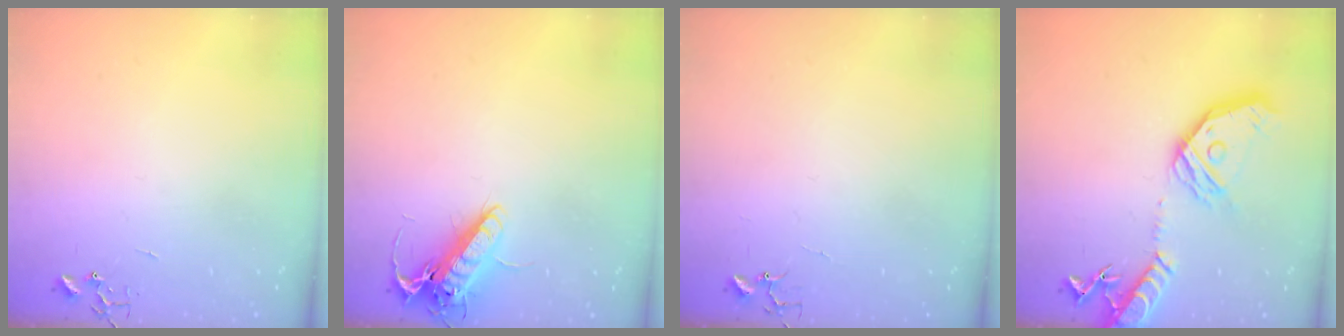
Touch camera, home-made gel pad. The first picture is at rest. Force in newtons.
{"total": 13.8, "press": 13.6, "slide": 2.3}
{"total": 4.0, "press": 4.0, "slide": 0.3}
{"total": 21.3, "press": 21.1, "slide": 3.1}